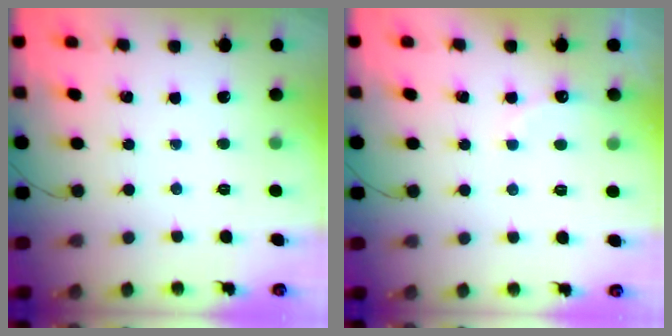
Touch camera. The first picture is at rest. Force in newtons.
{"total": 7.4, "press": 7.2, "slide": 1.4}